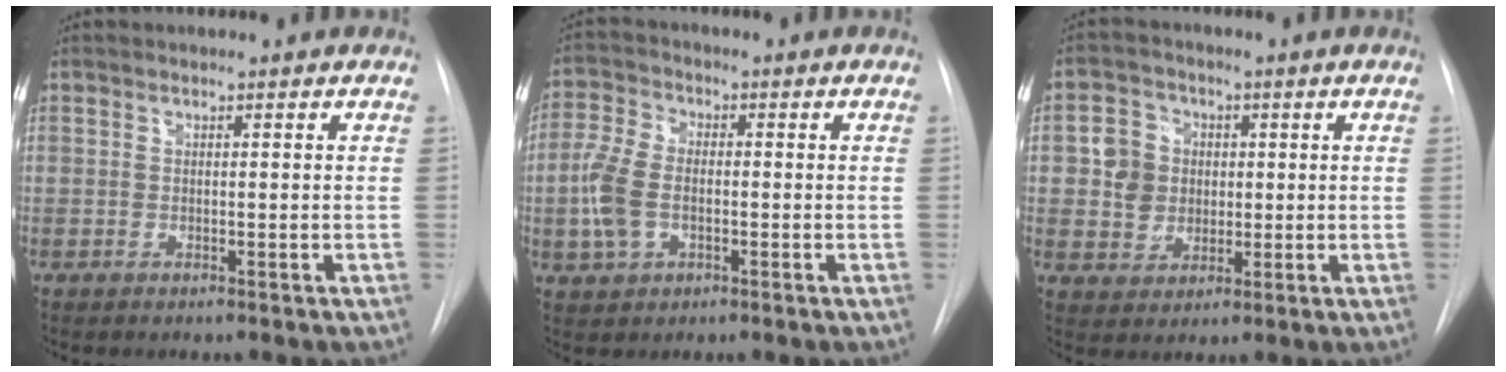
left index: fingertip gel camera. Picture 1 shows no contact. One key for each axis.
{"total": 7.3, "fx": -1.4, "fy": 4.7, "fz": 5.4, "tx": -0.142, "ty": 0.009, "tz": -0.028}
{"total": 6.7, "fx": 0.6, "fy": 6.3, "fz": 2.3, "tx": -0.052, "ty": 0.023, "tz": 0.017}